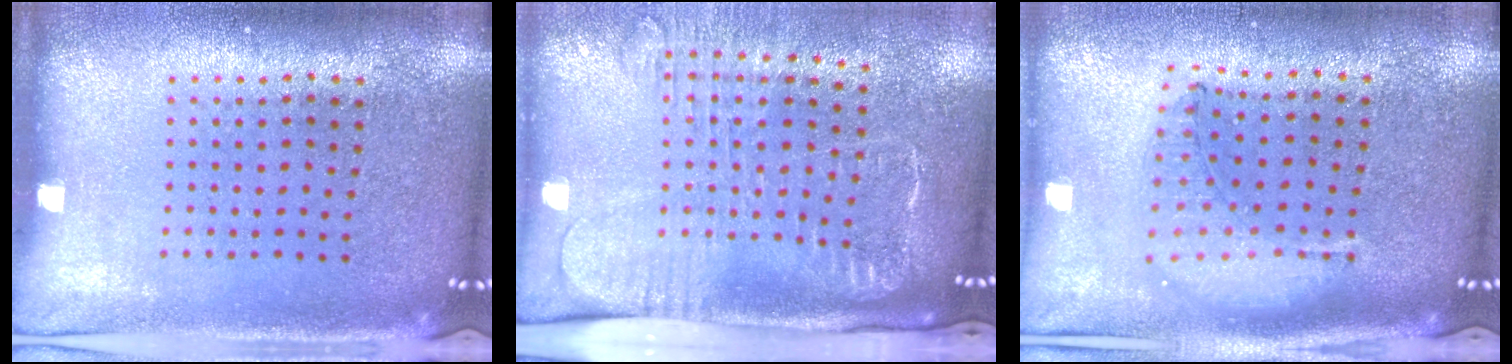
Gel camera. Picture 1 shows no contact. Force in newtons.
{"total": 2.7, "press": 2.1, "slide": 1.7}
{"total": 1.2, "press": 1.1, "slide": 0.3}